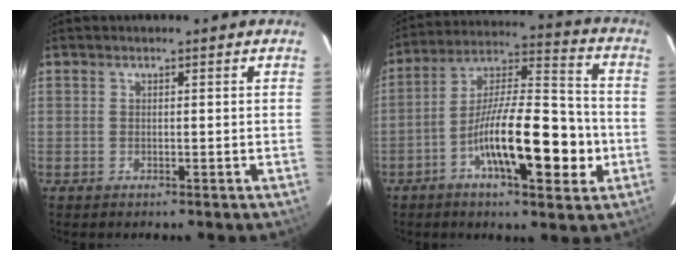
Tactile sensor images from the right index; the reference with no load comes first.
{"total": 16.7, "force": [-5.3, 3.4, 15.4], "torque": [-0.268, 0.008, -0.088]}